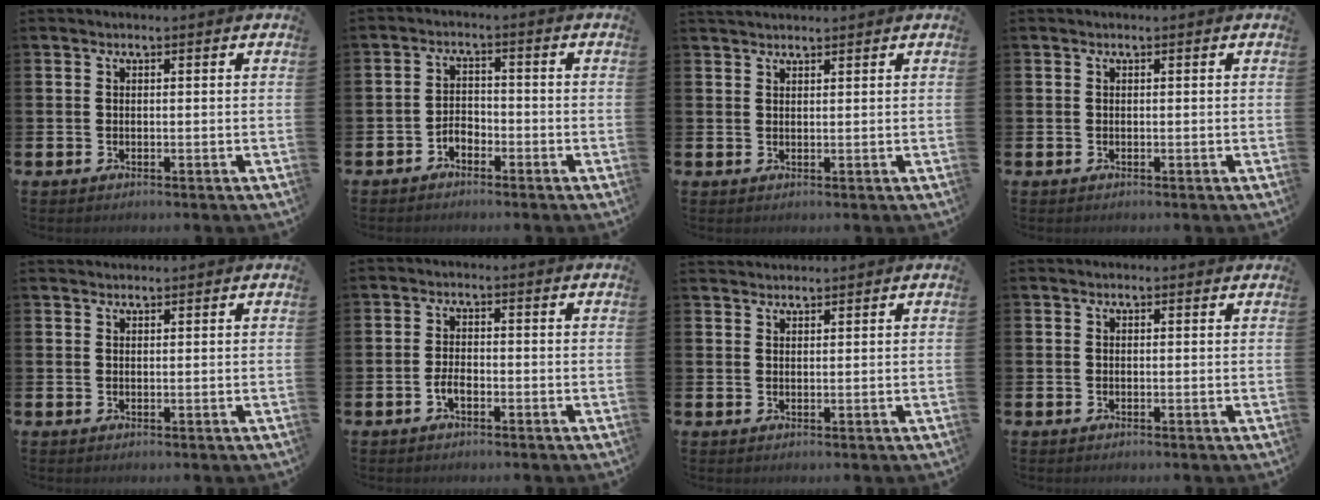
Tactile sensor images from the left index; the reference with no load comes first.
{"total": 2.3, "force": [-1.8, 1.2, 0.6], "torque": [-0.022, 0.011, -0.039]}
{"total": 1.7, "force": [1.6, 0.4, 0.2], "torque": [0.002, -0.004, 0.029]}
{"total": 0.0}
{"total": 1.1, "force": [1.0, 0.2, 0.1], "torque": [0.005, -0.002, 0.018]}
{"total": 2.1, "force": [-0.9, 1.0, 1.6], "torque": [-0.030, 0.003, -0.018]}
{"total": 1.7, "force": [1.7, 0.4, 0.0], "torque": [-0.004, -0.003, 0.032]}
{"total": 0.0}